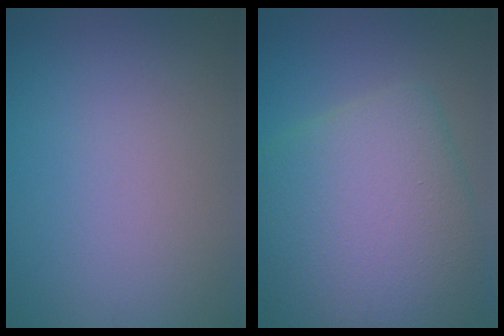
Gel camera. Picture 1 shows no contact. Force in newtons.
{"total": 10.9, "press": 10.9, "slide": 0.4}